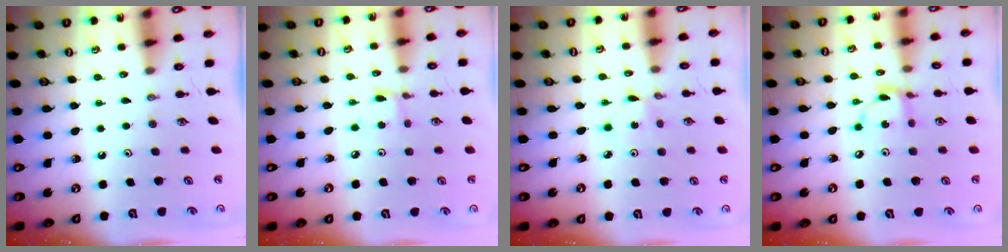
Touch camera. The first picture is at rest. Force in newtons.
{"total": 2.7, "press": 2.7, "slide": 0.3}
{"total": 1.2, "press": 1.2, "slide": 0.1}
{"total": 6.3, "press": 6.3, "slide": 0.2}